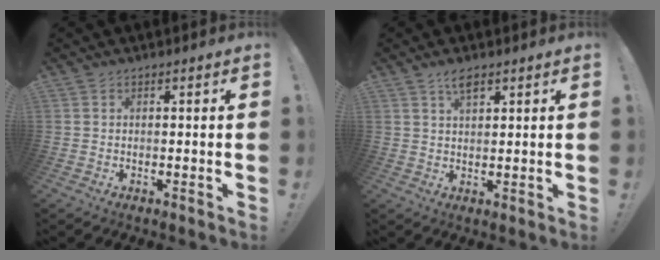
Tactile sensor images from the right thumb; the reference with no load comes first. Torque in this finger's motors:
{"motor_torque": [-0.16, 0.05, 0.25, -0.21, 0.00]}